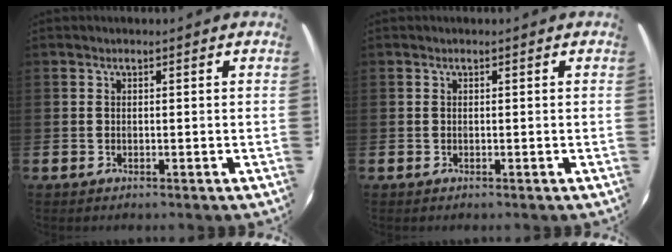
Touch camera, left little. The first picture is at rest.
{"total": 0.0}